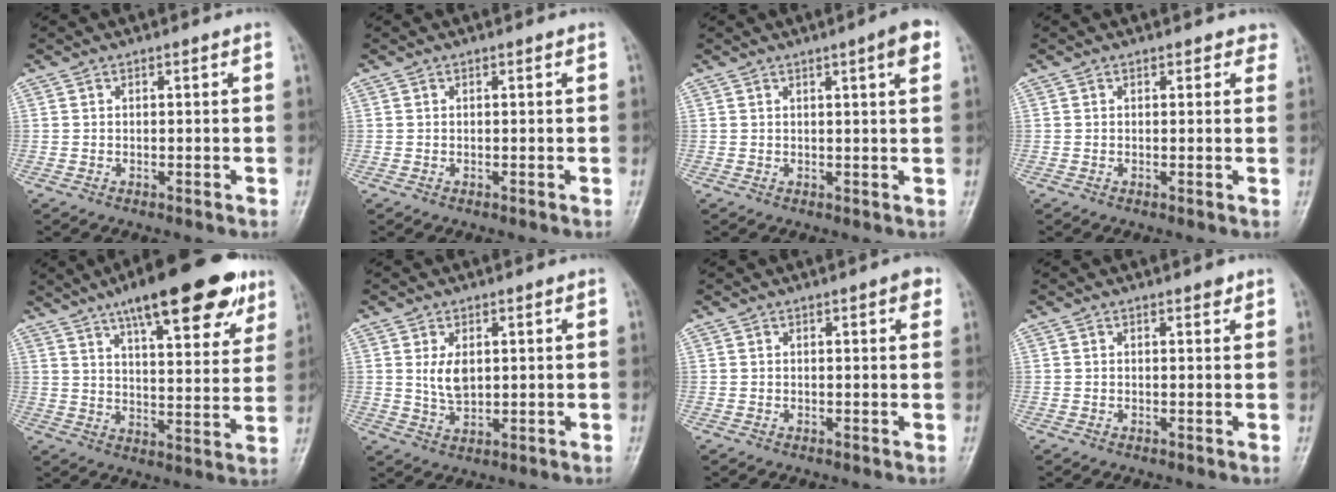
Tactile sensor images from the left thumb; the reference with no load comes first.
{"total": 0.0}
{"total": 4.1, "force": [1.9, 0.2, 3.7], "torque": [-0.042, -0.004, 0.026]}
{"total": 2.5, "force": [2.1, 1.3, 0.7], "torque": [0.020, -0.004, 0.011]}
{"total": 21.8, "force": [13.6, 6.6, 15.7], "torque": [-0.197, -0.027, 0.203]}
{"total": 4.6, "force": [1.2, 2.7, 3.5], "torque": [-0.052, -0.015, 0.033]}
{"total": 2.0, "force": [1.0, 0.4, 1.7], "torque": [-0.013, -0.001, 0.012]}
{"total": 0.8, "force": [0.7, 0.3, 0.4], "torque": [0.000, -0.005, 0.011]}